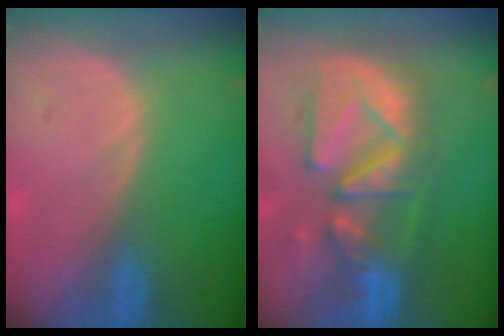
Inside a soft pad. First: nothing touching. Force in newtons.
{"total": 12.5, "press": 11.0, "slide": 5.9}